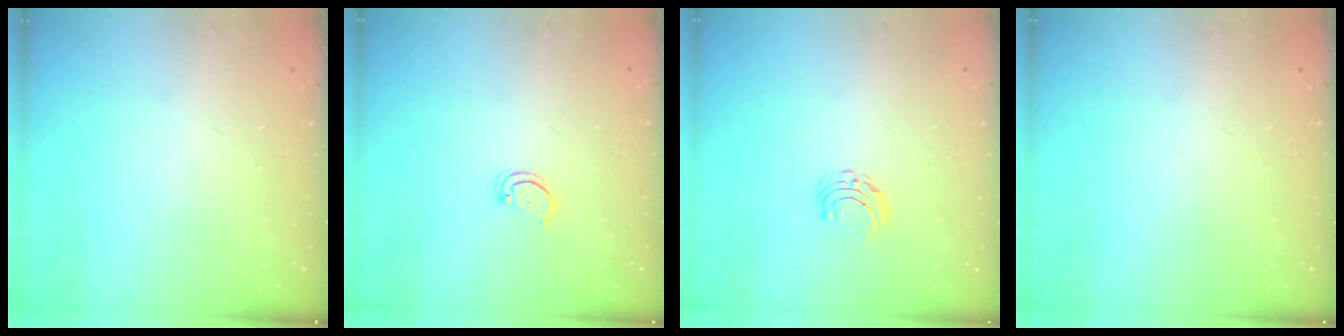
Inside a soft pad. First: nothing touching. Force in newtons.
{"total": 2.2, "press": 2.2, "slide": 0.2}
{"total": 5.0, "press": 5.0, "slide": 0.4}
{"total": 0.0}